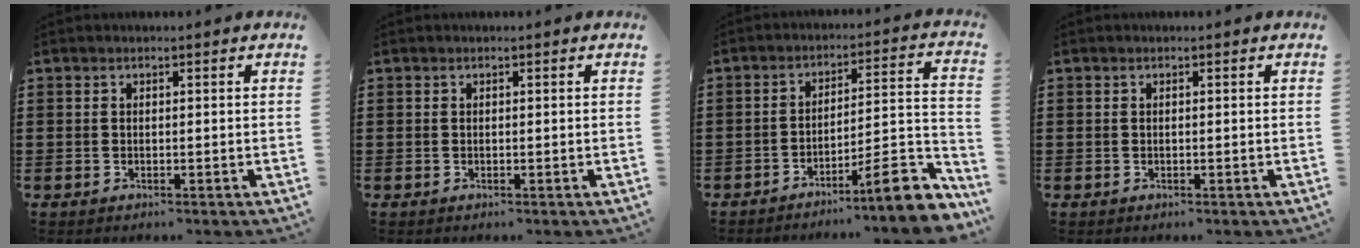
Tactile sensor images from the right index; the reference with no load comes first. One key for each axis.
{"total": 0.0}
{"total": 8.8, "fx": -6.1, "fy": 0.8, "fz": 6.3, "tx": -0.096, "ty": 0.001, "tz": -0.114}
{"total": 0.0}